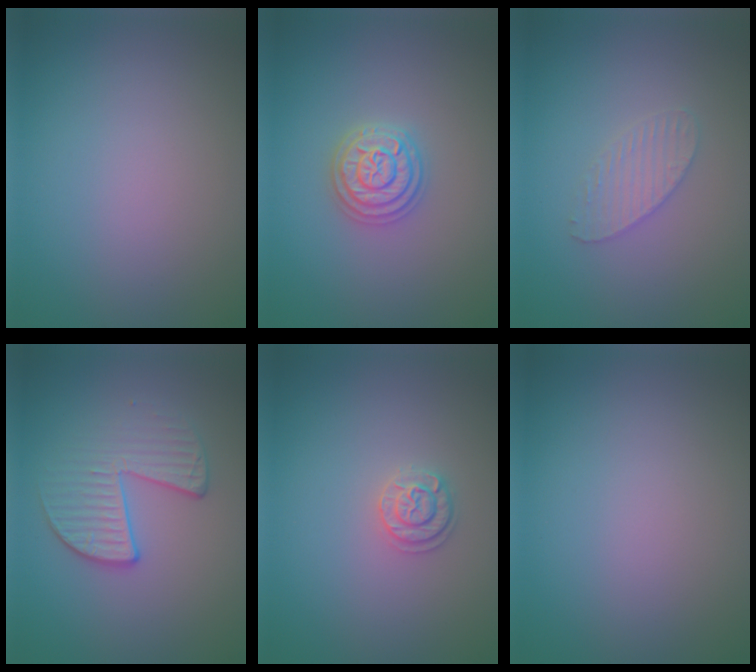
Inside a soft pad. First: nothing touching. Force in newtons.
{"total": 3.5, "press": 3.4, "slide": 0.6}
{"total": 2.0, "press": 2.0, "slide": 0.1}
{"total": 3.5, "press": 2.8, "slide": 2.1}
{"total": 1.7, "press": 1.7, "slide": 0.5}
{"total": 0.0}